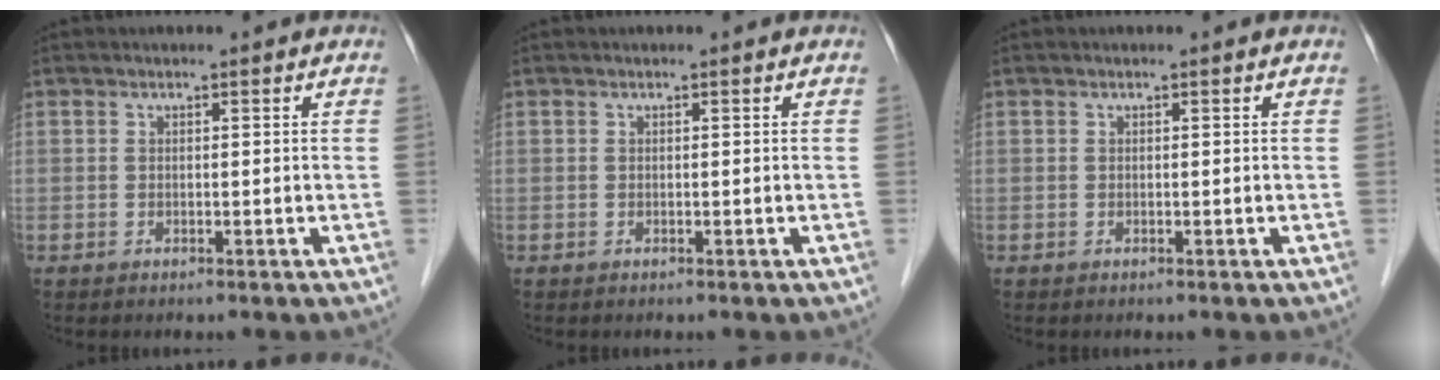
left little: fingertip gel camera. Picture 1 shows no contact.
{"total": 0.0}
{"total": 0.0}